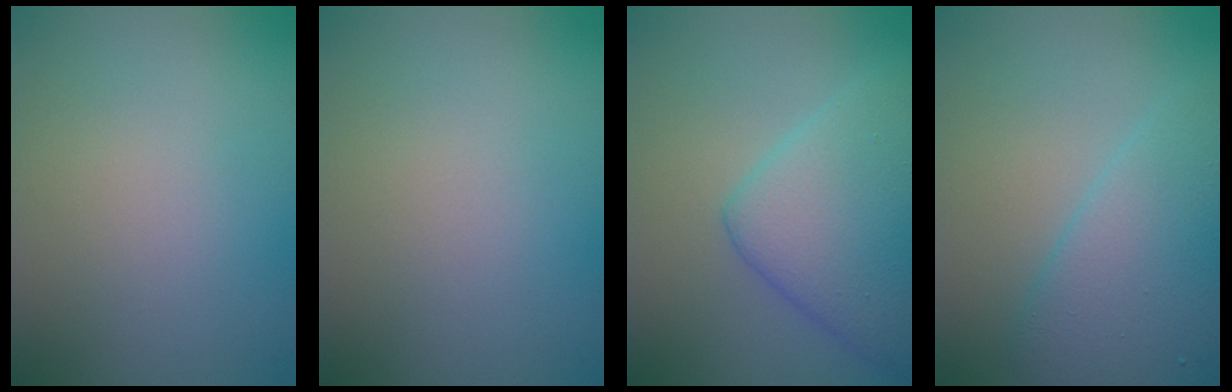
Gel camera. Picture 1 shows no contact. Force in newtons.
{"total": 0.0}
{"total": 6.7, "press": 6.7, "slide": 0.1}
{"total": 5.0, "press": 5.0, "slide": 0.3}